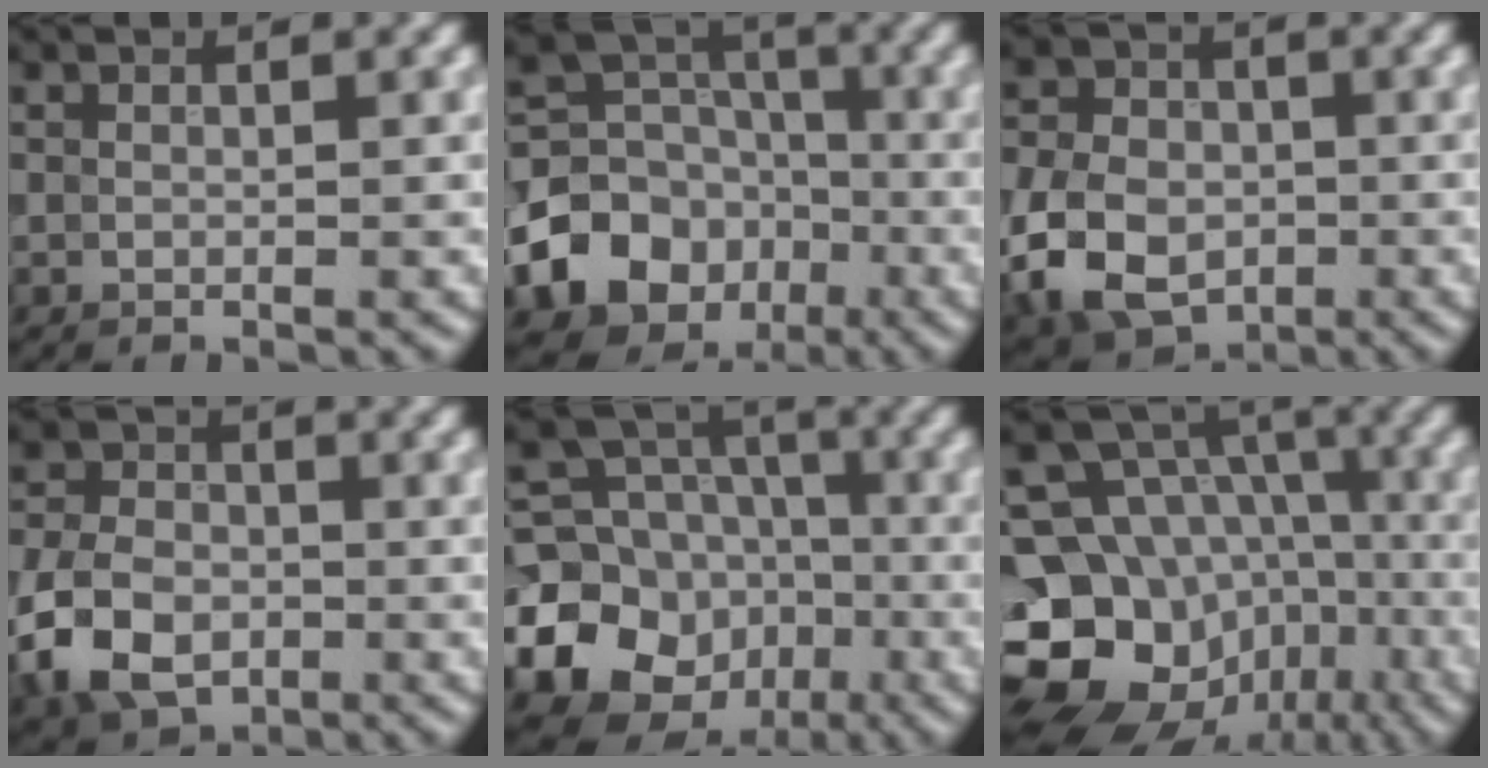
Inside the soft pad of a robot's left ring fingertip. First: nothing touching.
{"total": 9.4, "force": [-3.6, 7.8, 3.7], "torque": [-0.067, -0.003, -0.071]}
{"total": 8.9, "force": [-2.7, 6.6, 5.4], "torque": [-0.117, -0.015, -0.063]}
{"total": 8.2, "force": [-3.2, 5.8, 4.9], "torque": [-0.116, -0.012, -0.073]}
{"total": 14.4, "force": [-4.0, 12.6, 5.7], "torque": [-0.128, -0.030, -0.086]}
{"total": 16.8, "force": [-5.5, 14.4, 6.8], "torque": [-0.154, -0.009, -0.090]}